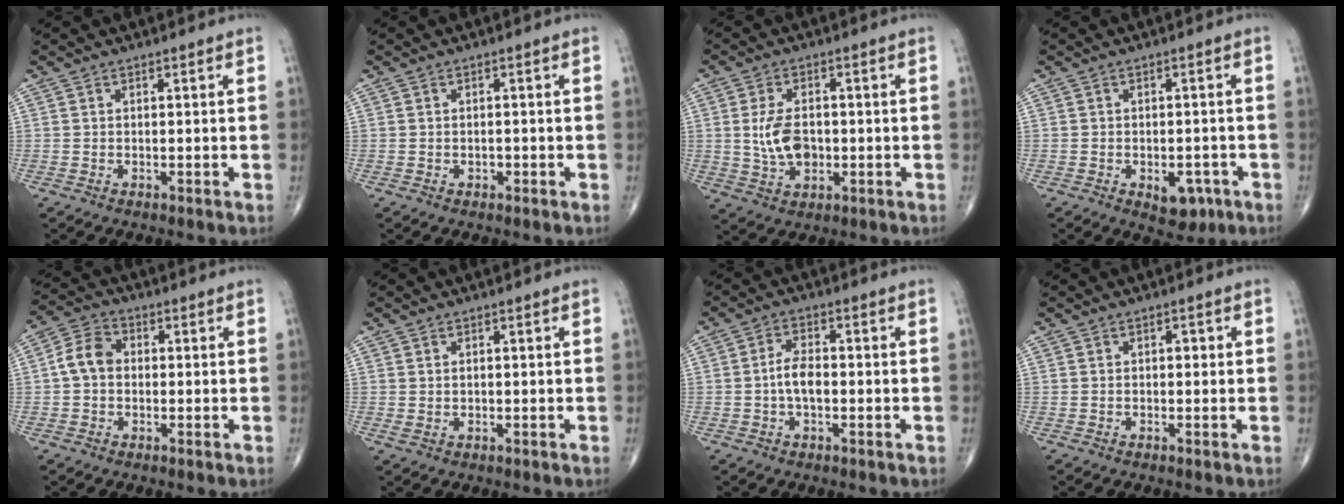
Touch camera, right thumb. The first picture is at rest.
{"total": 1.0, "force": [-0.3, 0.7, 0.7], "torque": [-0.009, 0.002, -0.004]}
{"total": 7.7, "force": [-0.1, 4.8, 6.1], "torque": [-0.108, -0.001, 0.004]}
{"total": 5.4, "force": [-2.2, 3.3, 3.7], "torque": [-0.029, 0.011, -0.021]}
{"total": 6.1, "force": [0.0, 4.7, 3.9], "torque": [-0.066, 0.020, -0.011]}
{"total": 1.5, "force": [0.2, 1.0, 1.2], "torque": [-0.025, 0.004, 0.010]}
{"total": 4.7, "force": [-0.6, 2.5, 4.0], "torque": [-0.074, 0.014, -0.017]}
{"total": 1.1, "force": [0.2, 0.7, 0.8], "torque": [-0.007, 0.004, 0.000]}